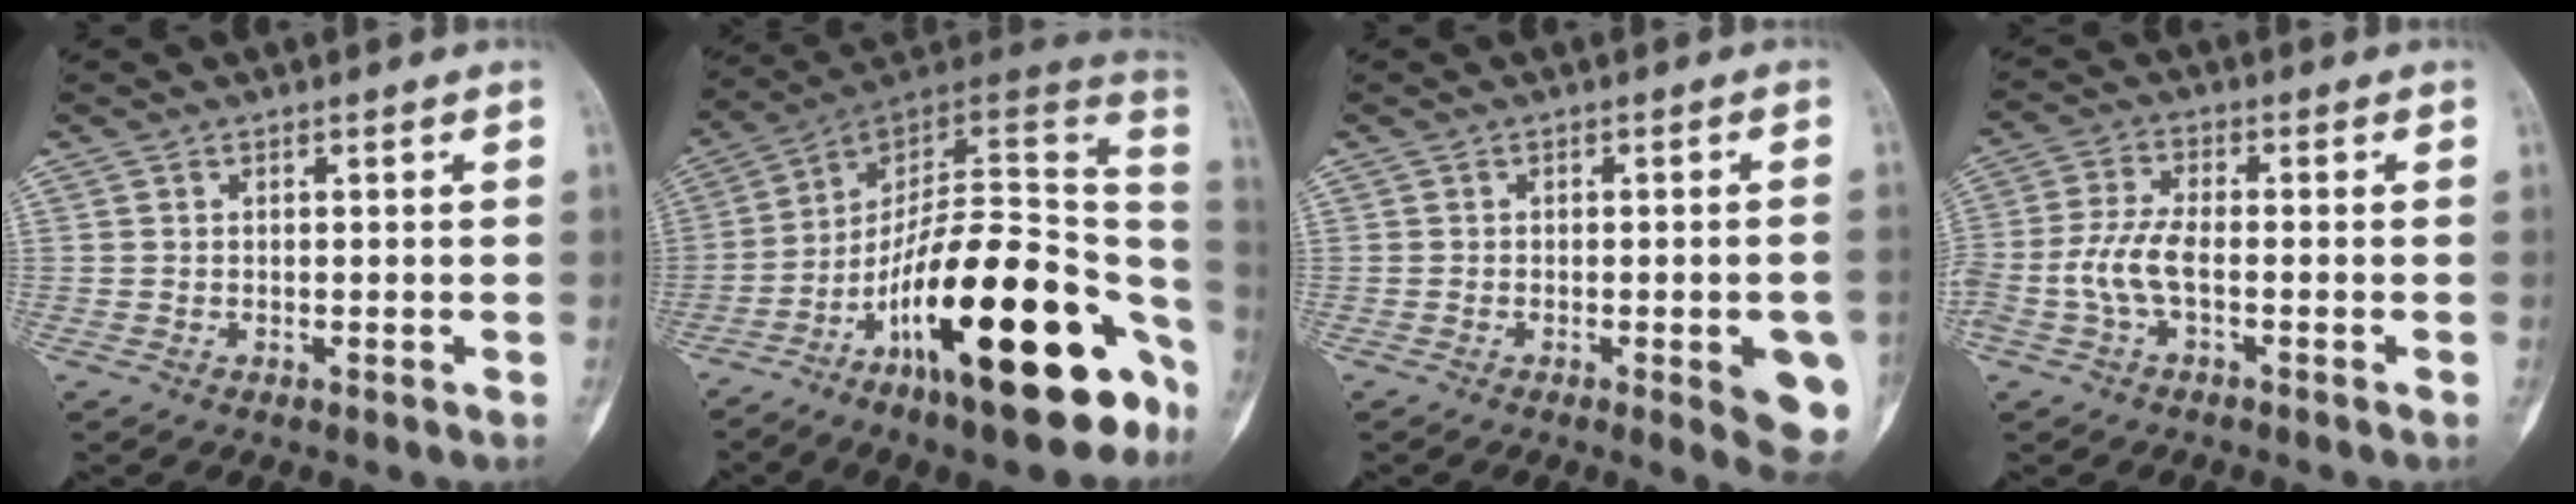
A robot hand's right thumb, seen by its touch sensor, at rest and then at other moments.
{"total": 28.2, "force": [-11.9, 9.4, 23.7], "torque": [-0.293, 0.077, -0.187]}
{"total": 8.9, "force": [-2.7, 2.4, 8.1], "torque": [-0.078, -0.001, -0.027]}
{"total": 6.4, "force": [-1.6, 2.7, 5.6], "torque": [-0.139, 0.017, -0.036]}